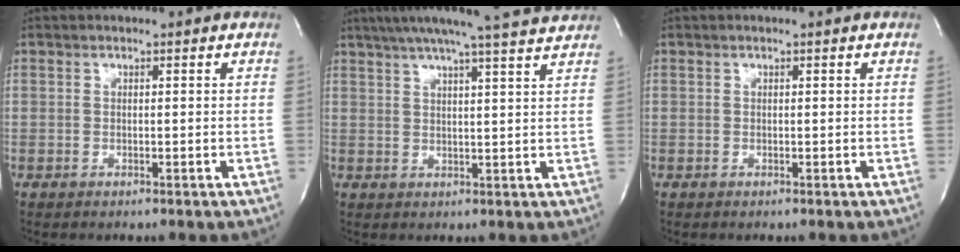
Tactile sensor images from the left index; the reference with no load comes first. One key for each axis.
{"total": 13.9, "fx": 12.4, "fy": -0.9, "fz": 6.1, "tx": -0.106, "ty": 0.003, "tz": 0.162}
{"total": 0.0}